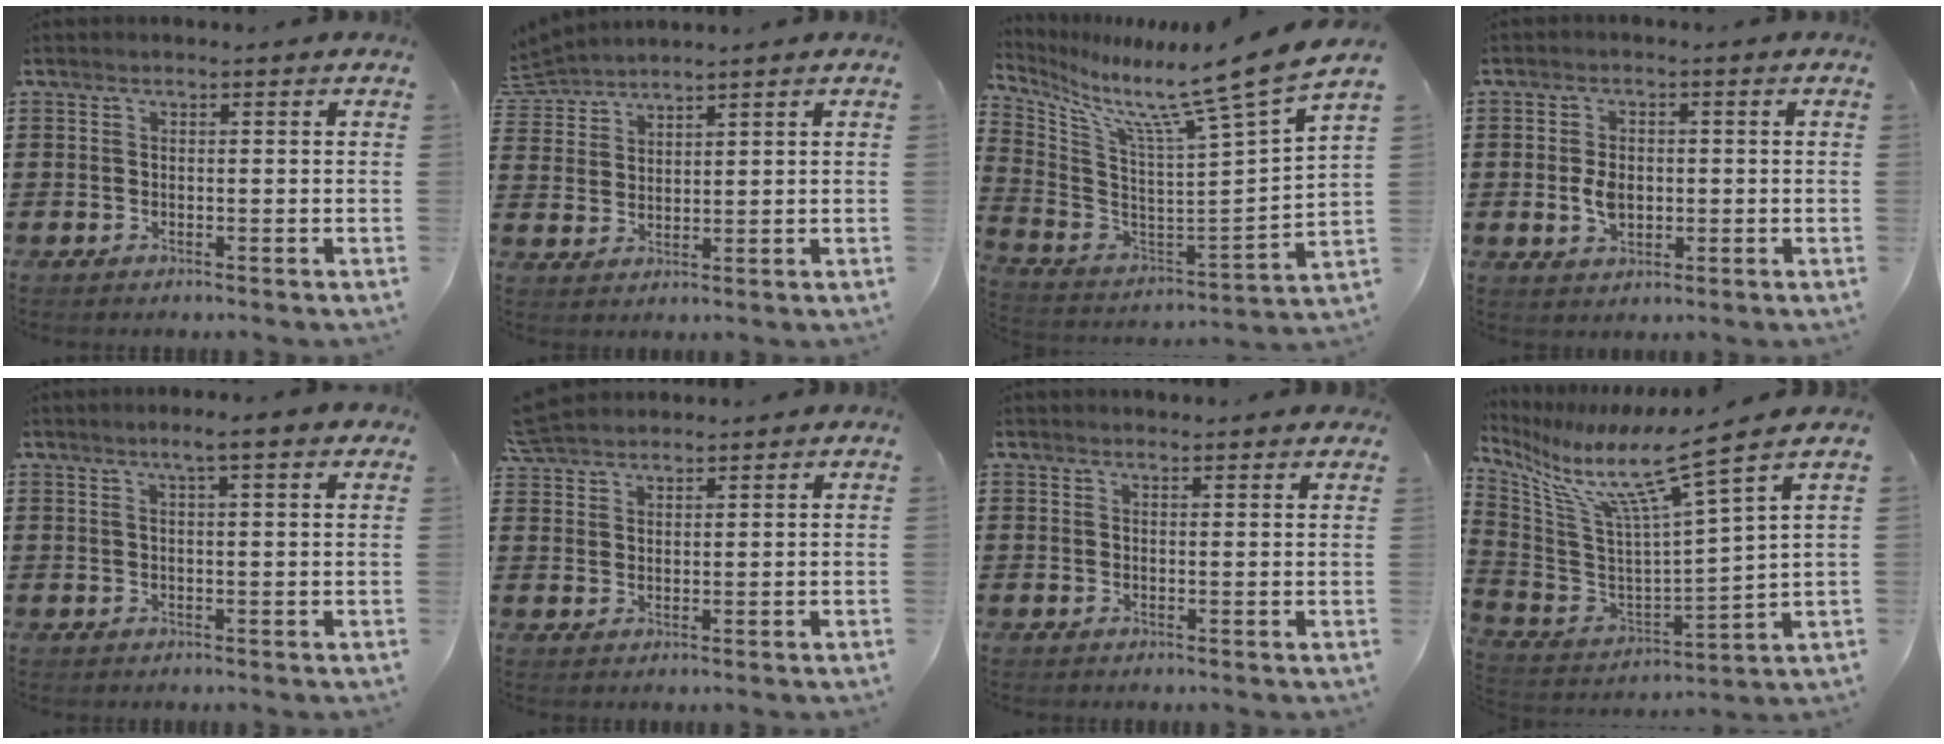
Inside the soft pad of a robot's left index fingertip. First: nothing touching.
{"total": 2.9, "force": [2.8, 0.4, -0.5], "torque": [-0.003, -0.009, 0.053]}
{"total": 10.7, "force": [9.0, -1.0, 5.8], "torque": [-0.131, -0.084, 0.134]}
{"total": 3.8, "force": [-0.2, 2.5, 2.8], "torque": [-0.055, 0.001, -0.008]}
{"total": 2.9, "force": [1.8, 0.0, 2.3], "torque": [-0.049, 0.004, 0.030]}
{"total": 3.8, "force": [3.7, 0.9, 0.6], "torque": [-0.023, -0.002, 0.072]}
{"total": 1.6, "force": [1.5, 0.1, 0.4], "torque": [-0.010, 0.002, 0.029]}
{"total": 10.6, "force": [7.7, -0.3, 7.2], "torque": [-0.172, -0.062, 0.118]}